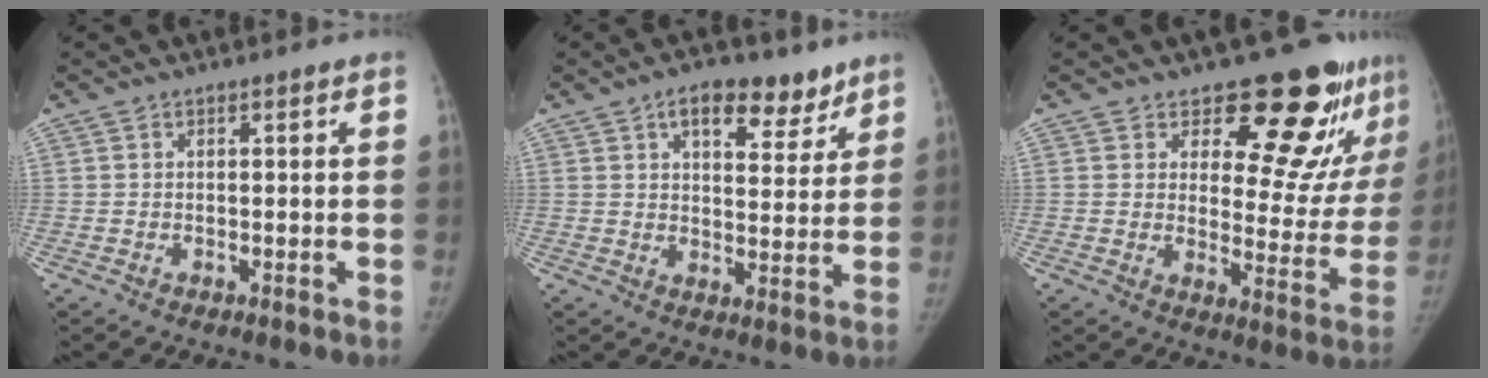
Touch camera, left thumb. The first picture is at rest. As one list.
[{"total": 10.7, "force": [6.6, 5.5, 6.3], "torque": [-0.055, -0.030, 0.097]}, {"total": 17.2, "force": [13.0, 7.3, 8.6], "torque": [-0.048, -0.103, 0.158]}]